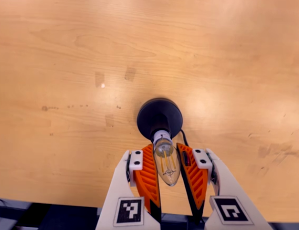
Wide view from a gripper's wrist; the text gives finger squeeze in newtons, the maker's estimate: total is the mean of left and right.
{"total": 12.0, "left": 11.4, "right": 12.6}